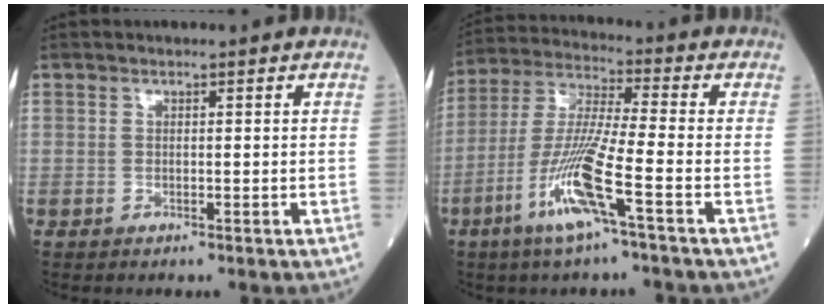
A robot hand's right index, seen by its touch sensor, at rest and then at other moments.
{"total": 11.8, "force": [-5.3, -0.4, 10.5], "torque": [-0.220, -0.010, -0.108]}